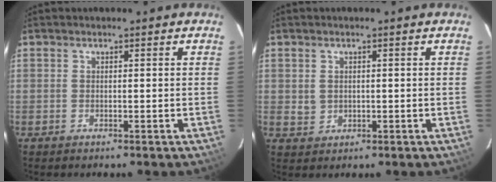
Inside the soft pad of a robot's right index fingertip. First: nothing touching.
{"total": 2.1, "force": [0.3, 2.0, 0.7], "torque": [-0.011, 0.004, 0.010]}